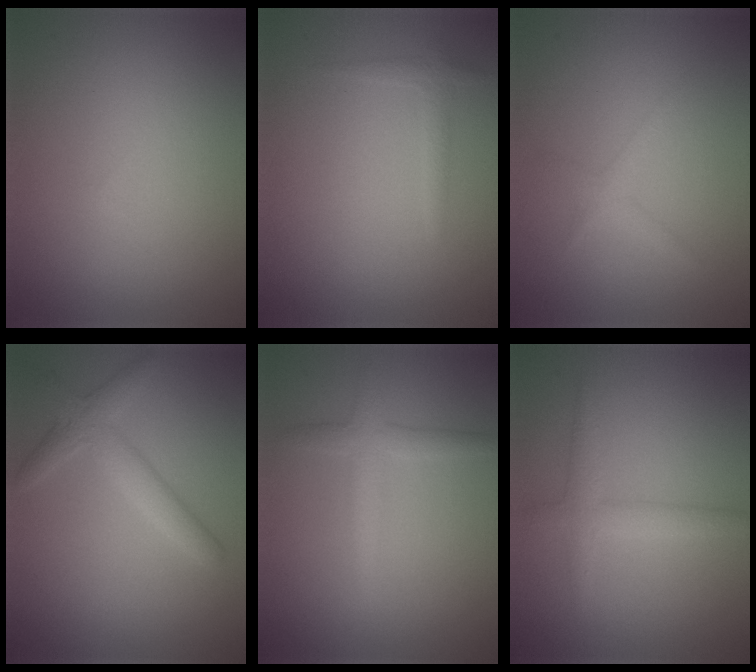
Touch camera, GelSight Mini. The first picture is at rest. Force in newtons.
{"total": 1.2, "press": 1.2, "slide": 0.0}
{"total": 1.3, "press": 1.3, "slide": 0.1}
{"total": 1.9, "press": 1.9, "slide": 0.2}
{"total": 2.3, "press": 2.3, "slide": 0.1}
{"total": 2.3, "press": 2.3, "slide": 0.1}